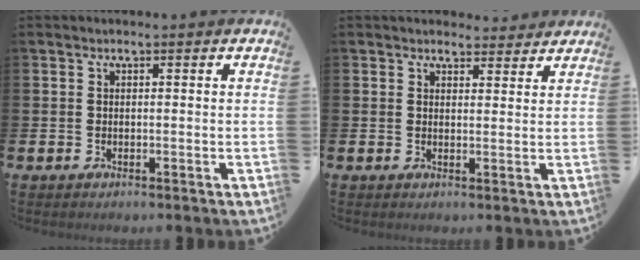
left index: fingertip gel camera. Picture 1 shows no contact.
{"total": 3.0, "force": [2.8, 0.9, -0.1], "torque": [0.015, -0.017, 0.047]}